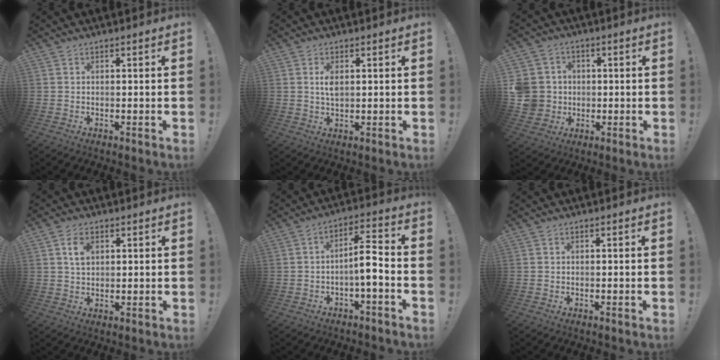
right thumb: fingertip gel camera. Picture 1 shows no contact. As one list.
[{"total": 3.5, "force": [1.0, 1.6, 2.9], "torque": [-0.046, -0.003, 0.013]}, {"total": 9.3, "force": [-0.5, 8.9, 2.7], "torque": [-0.064, 0.009, -0.003]}, {"total": 5.3, "force": [2.1, 3.5, 3.5], "torque": [-0.050, -0.002, 0.036]}, {"total": 8.5, "force": [-2.2, 2.9, 7.7], "torque": [-0.119, 0.017, -0.040]}, {"total": 0.0}]